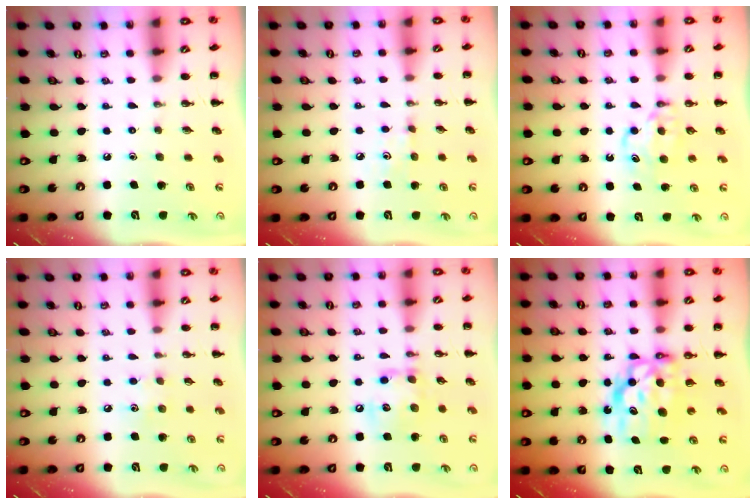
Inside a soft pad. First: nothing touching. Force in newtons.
{"total": 3.7, "press": 3.6, "slide": 1.1}
{"total": 6.5, "press": 6.5, "slide": 0.6}
{"total": 4.8, "press": 4.6, "slide": 1.2}
{"total": 11.4, "press": 11.4, "slide": 0.7}
{"total": 9.1, "press": 8.9, "slide": 2.0}